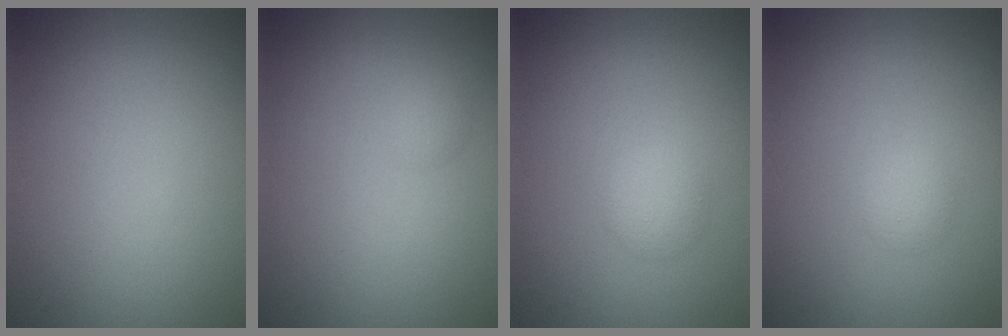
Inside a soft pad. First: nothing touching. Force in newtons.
{"total": 0.9, "press": 0.9, "slide": 0.0}
{"total": 1.7, "press": 1.7, "slide": 0.2}
{"total": 1.2, "press": 1.2, "slide": 0.1}